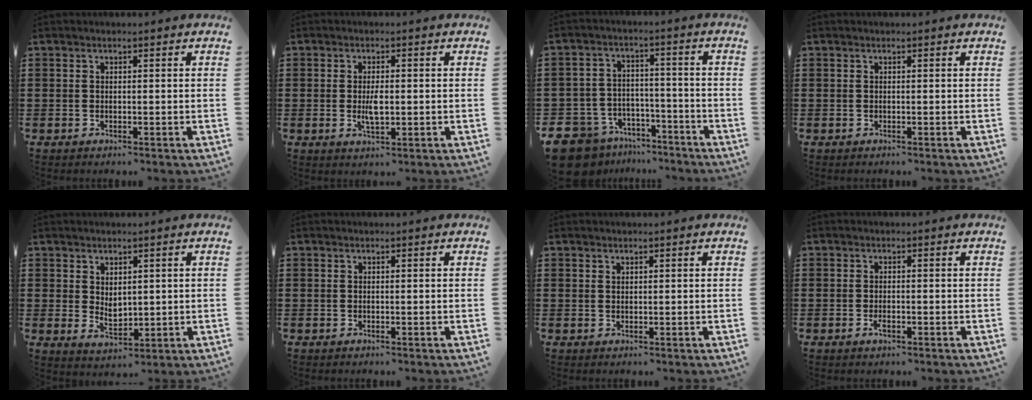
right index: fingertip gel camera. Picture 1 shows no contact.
{"total": 3.5, "force": [-0.2, 1.3, 3.2], "torque": [-0.060, -0.002, -0.003]}
{"total": 8.3, "force": [-7.4, 3.5, 1.5], "torque": [-0.060, 0.021, -0.146]}
{"total": 0.0}
{"total": 3.0, "force": [1.0, 2.0, 2.0], "torque": [-0.034, 0.000, 0.019]}
{"total": 0.0}
{"total": 0.5, "force": [0.4, 0.3, 0.1], "torque": [-0.004, 0.000, 0.009]}
{"total": 1.4, "force": [-0.7, 0.5, 1.1], "torque": [-0.021, -0.003, -0.011]}